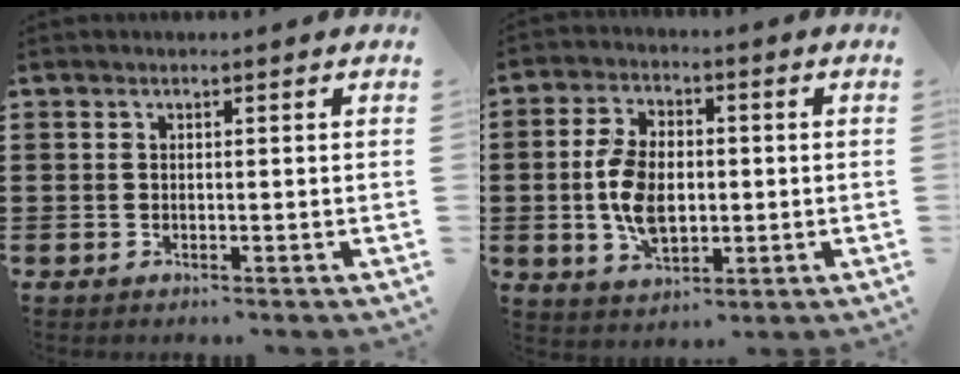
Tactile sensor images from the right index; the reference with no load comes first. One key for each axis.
{"total": 8.2, "fx": -0.7, "fy": 5.1, "fz": 6.5, "tx": -0.147, "ty": 0.007, "tz": -0.017}